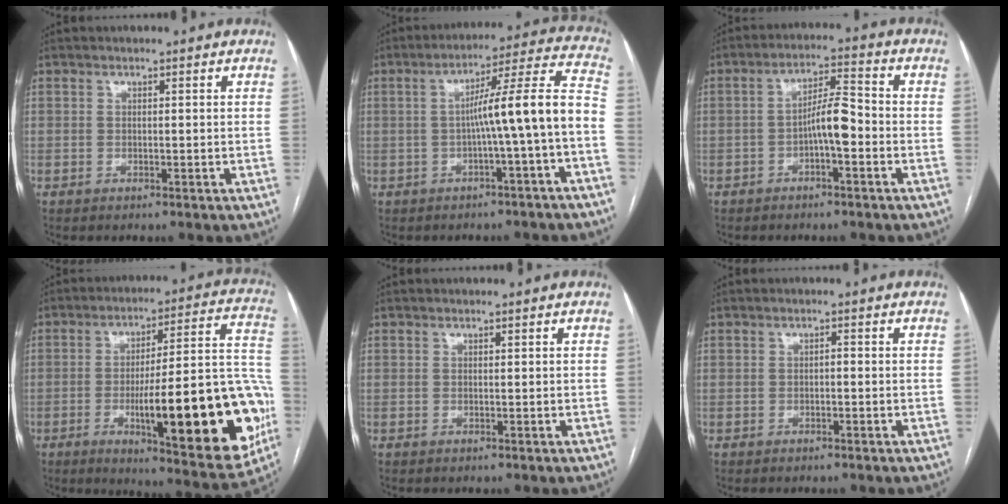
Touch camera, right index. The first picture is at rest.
{"total": 11.5, "force": [-2.5, -1.1, 11.1], "torque": [-0.154, 0.033, -0.037]}
{"total": 5.8, "force": [-1.6, 1.2, 5.4], "torque": [-0.094, 0.017, -0.028]}
{"total": 26.2, "force": [-6.8, 4.6, 24.8], "torque": [-0.275, 0.010, -0.082]}
{"total": 0.0}
{"total": 0.6, "force": [-0.2, 0.2, 0.5], "torque": [-0.008, 0.003, -0.005]}